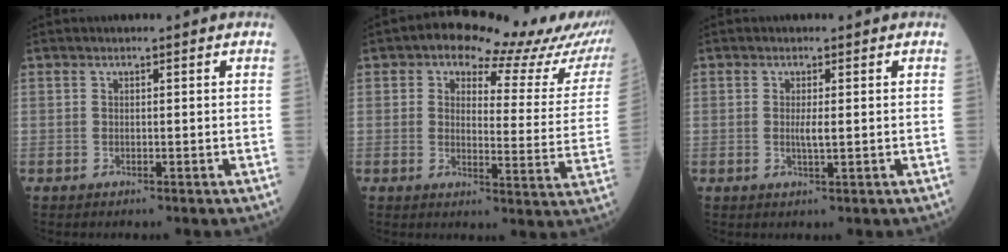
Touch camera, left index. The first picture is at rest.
{"total": 16.2, "force": [14.1, 5.7, 5.7], "torque": [-0.038, -0.023, 0.135]}
{"total": 1.7, "force": [0.1, 0.1, 1.7], "torque": [-0.036, -0.002, 0.002]}